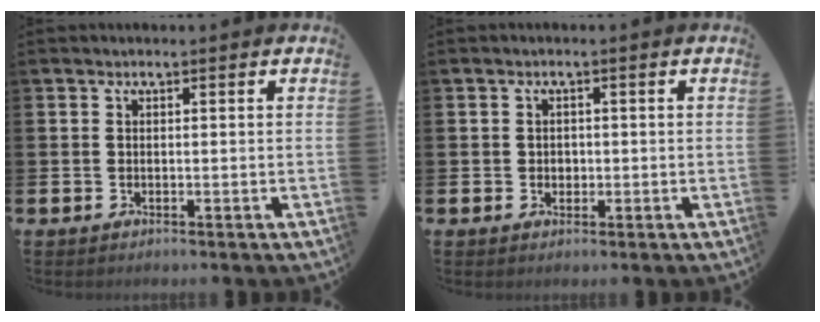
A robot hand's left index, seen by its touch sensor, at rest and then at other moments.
{"total": 1.2, "force": [0.2, 1.1, 0.4], "torque": [0.001, 0.005, -0.002]}